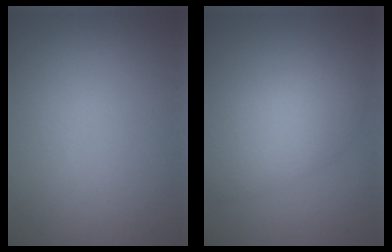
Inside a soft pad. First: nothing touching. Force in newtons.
{"total": 5.1, "press": 5.1, "slide": 0.3}